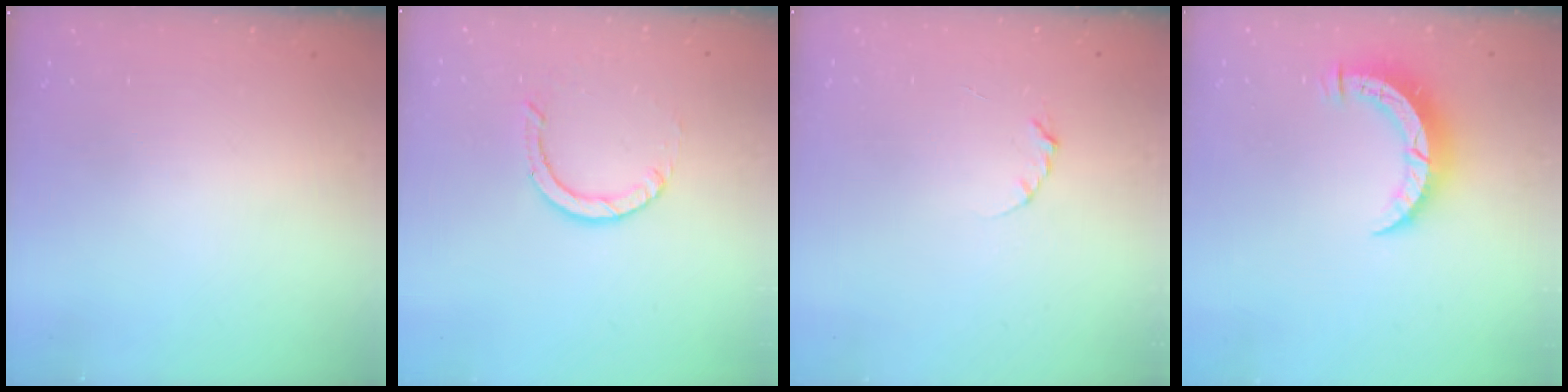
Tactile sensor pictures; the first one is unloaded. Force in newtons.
{"total": 3.6, "press": 3.6, "slide": 0.3}
{"total": 2.3, "press": 2.3, "slide": 0.4}
{"total": 6.3, "press": 6.3, "slide": 0.6}